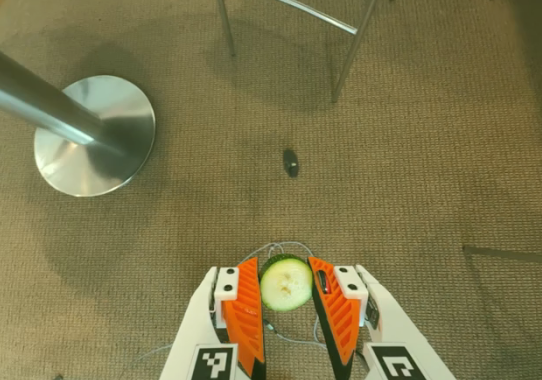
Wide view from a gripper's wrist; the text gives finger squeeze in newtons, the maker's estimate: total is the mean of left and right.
{"total": 9.4, "left": 9.2, "right": 9.6}